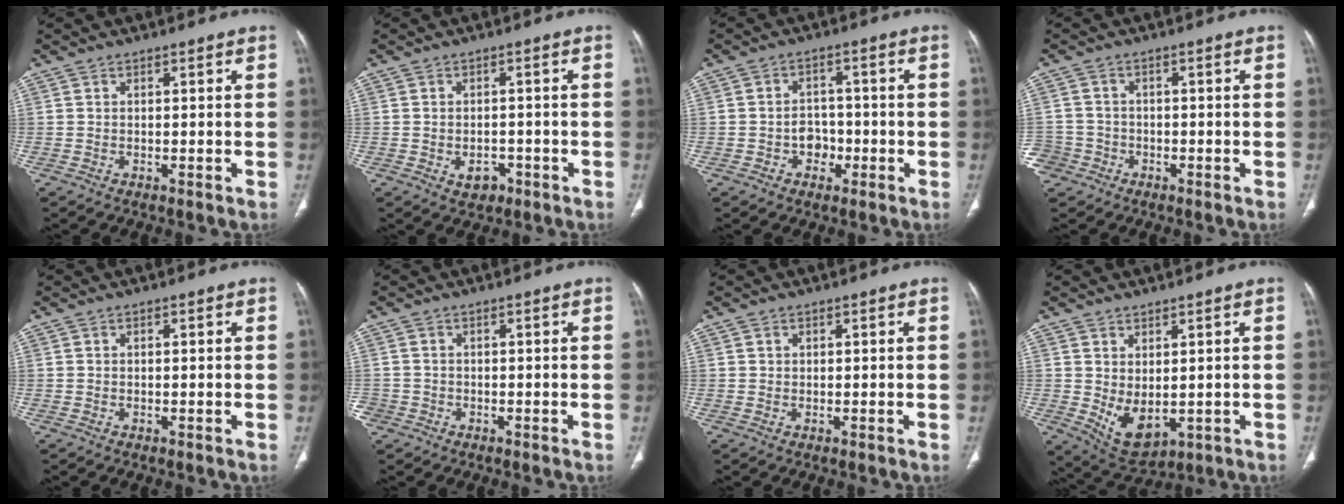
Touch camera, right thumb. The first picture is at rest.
{"total": 3.5, "force": [-1.5, 2.6, 1.8], "torque": [-0.013, 0.009, -0.013]}
{"total": 4.6, "force": [-1.6, 3.8, 2.0], "torque": [-0.005, 0.015, -0.028]}
{"total": 5.3, "force": [-2.6, 4.6, 0.3], "torque": [0.001, 0.022, -0.046]}
{"total": 0.0}
{"total": 2.5, "force": [-1.0, 2.2, 0.3], "torque": [-0.001, 0.010, -0.019]}
{"total": 0.7, "force": [0.3, 0.6, 0.1], "torque": [0.003, 0.000, 0.005]}
{"total": 7.5, "force": [-0.3, 4.4, 6.1], "torque": [-0.090, -0.010, 0.022]}